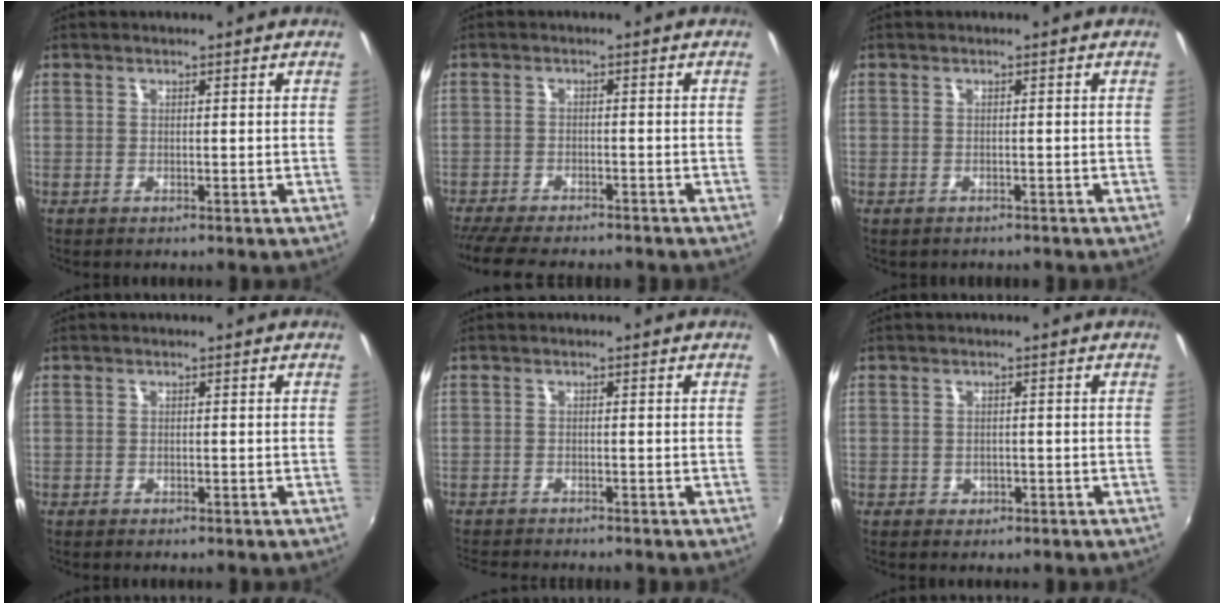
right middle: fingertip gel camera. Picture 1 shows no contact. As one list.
[{"total": 10.2, "force": [-9.0, 1.8, 4.4], "torque": [-0.104, -0.027, -0.142]}, {"total": 1.0, "force": [-0.9, 0.5, 0.3], "torque": [-0.011, -0.003, -0.009]}, {"total": 1.0, "force": [-0.8, 0.5, 0.3], "torque": [-0.009, -0.004, -0.013]}, {"total": 4.8, "force": [-4.5, 0.3, 1.5], "torque": [-0.042, -0.018, -0.076]}, {"total": 1.8, "force": [-0.7, 1.6, 0.5], "torque": [-0.011, -0.003, -0.008]}]